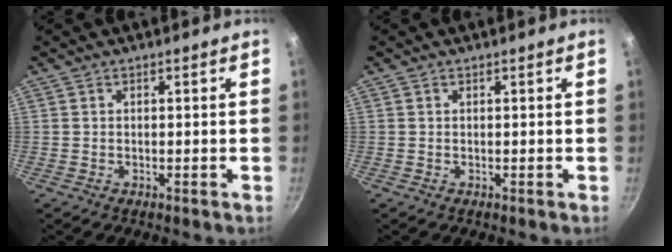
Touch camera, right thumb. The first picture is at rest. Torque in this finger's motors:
{"motor_torque": [0.44, 0.39, -0.22, 0.24, 0.06]}